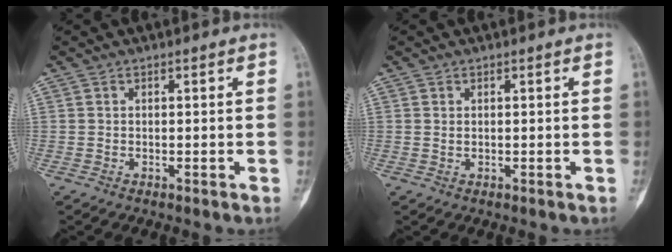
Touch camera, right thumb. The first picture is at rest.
{"total": 0.5, "force": [0.2, 0.3, 0.4], "torque": [-0.009, 0.001, 0.004]}